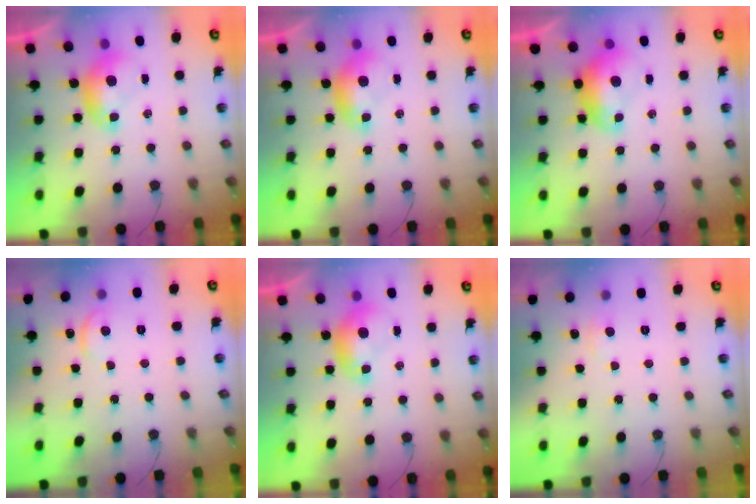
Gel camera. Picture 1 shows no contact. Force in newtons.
{"total": 0.0}
{"total": 1.7, "press": 1.6, "slide": 0.6}
{"total": 1.3, "press": 1.1, "slide": 0.5}
{"total": 0.0}
{"total": 2.5, "press": 2.4, "slide": 0.5}